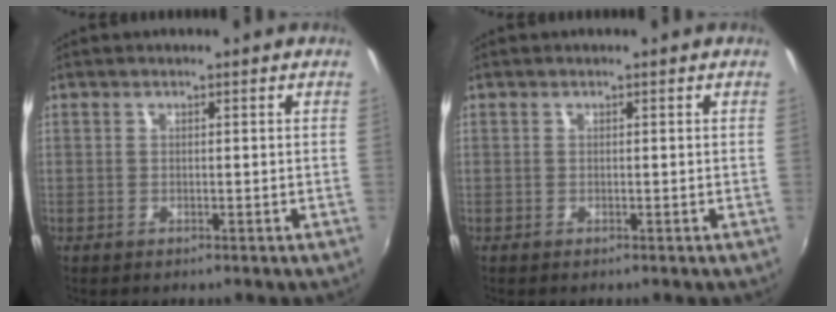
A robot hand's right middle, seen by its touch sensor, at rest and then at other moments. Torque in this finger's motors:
{"motor_torque": [-0.11, 0.05, -0.01, 0.00]}